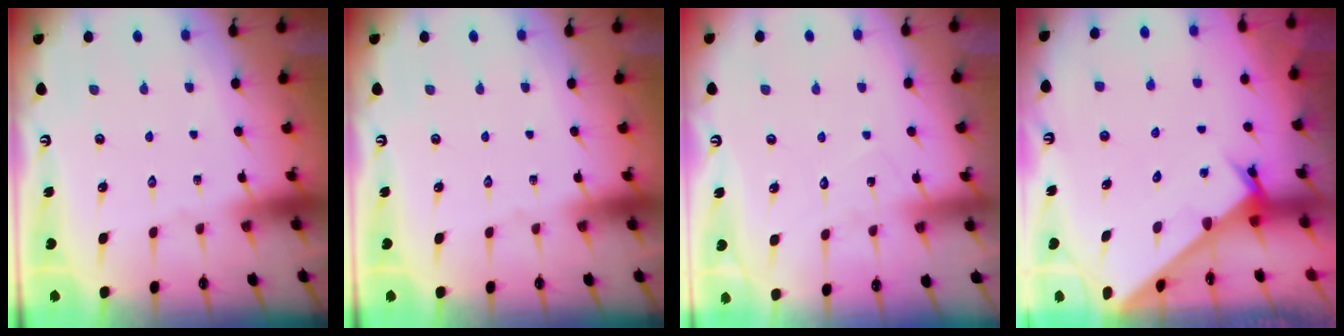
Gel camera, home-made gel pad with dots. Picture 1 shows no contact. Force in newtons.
{"total": 0.0}
{"total": 6.5, "press": 6.4, "slide": 0.6}
{"total": 2.8, "press": 2.8, "slide": 0.0}